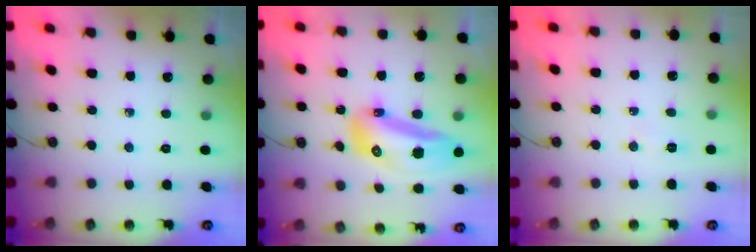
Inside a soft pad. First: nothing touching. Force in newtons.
{"total": 14.8, "press": 14.7, "slide": 1.8}
{"total": 4.1, "press": 4.0, "slide": 0.4}